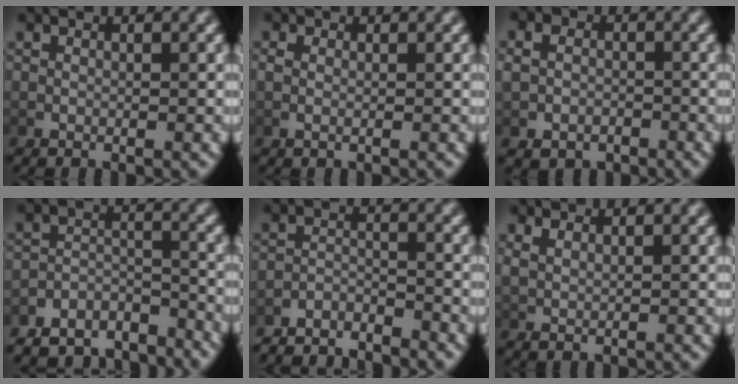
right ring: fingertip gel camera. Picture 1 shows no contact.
{"total": 0.8, "force": [0.2, 0.3, 0.7], "torque": [-0.016, -0.002, 0.006]}
{"total": 3.4, "force": [-1.6, 2.8, 0.9], "torque": [-0.011, -0.010, -0.027]}
{"total": 8.6, "force": [-7.7, 3.2, 2.2], "torque": [-0.020, -0.018, -0.124]}
{"total": 5.1, "force": [-4.9, 1.2, 0.6], "torque": [-0.005, -0.013, -0.083]}
{"total": 1.2, "force": [1.0, 0.4, 0.7], "torque": [-0.015, -0.002, 0.027]}